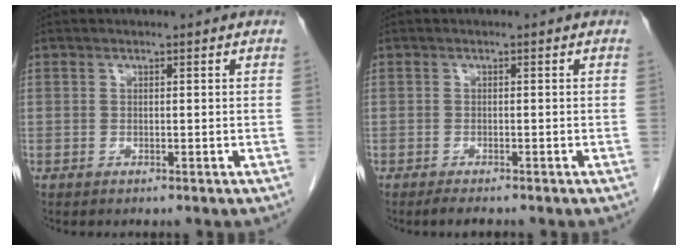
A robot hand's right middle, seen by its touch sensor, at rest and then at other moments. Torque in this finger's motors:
{"motor_torque": [0.41, -0.21, 0.02, 0.00]}